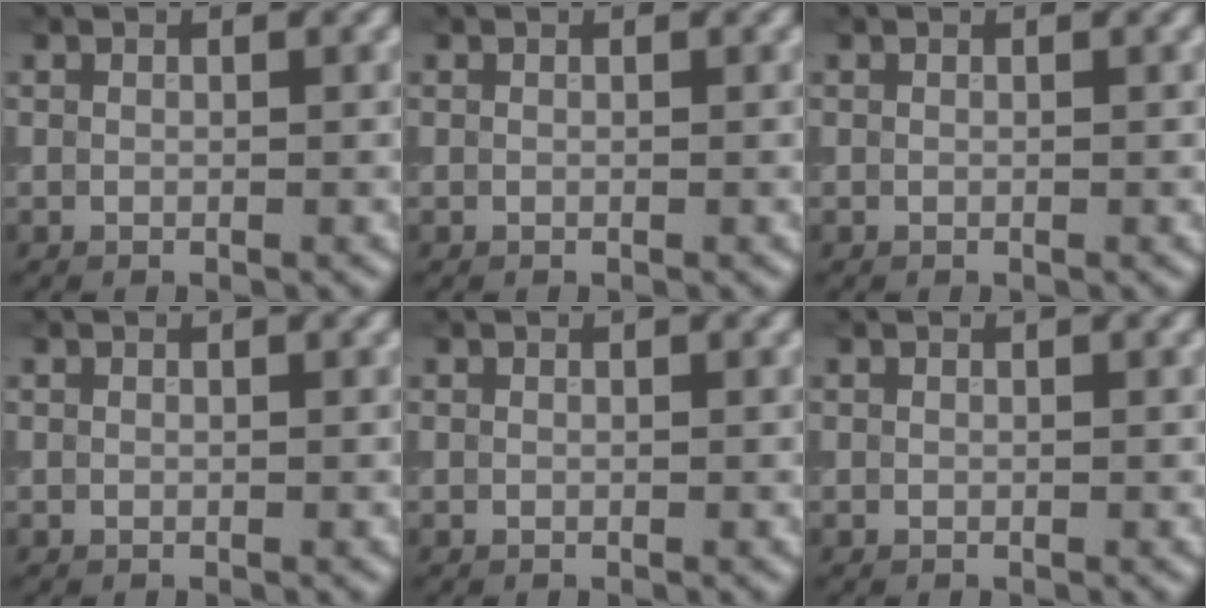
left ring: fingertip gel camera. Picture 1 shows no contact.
{"total": 0.0}
{"total": 0.0}
{"total": 0.0}
{"total": 0.0}
{"total": 0.0}